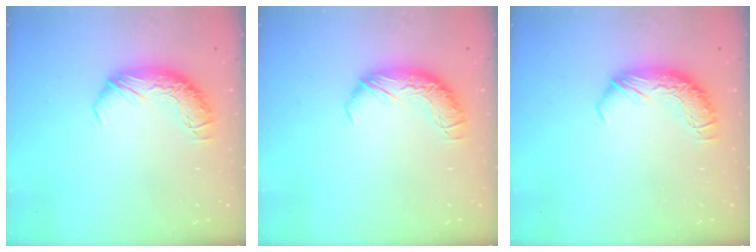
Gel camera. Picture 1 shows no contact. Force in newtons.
{"total": 0.0}
{"total": 0.0}